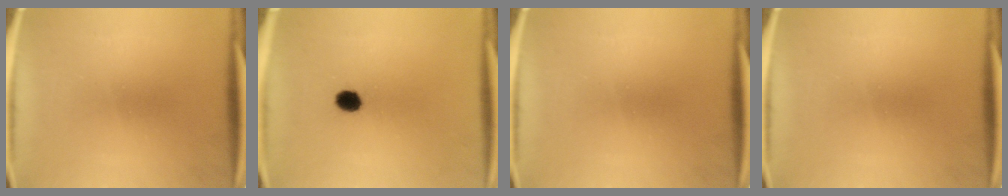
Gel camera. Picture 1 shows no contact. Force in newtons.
{"total": 3.7}
{"total": 0.0}
{"total": 0.0}